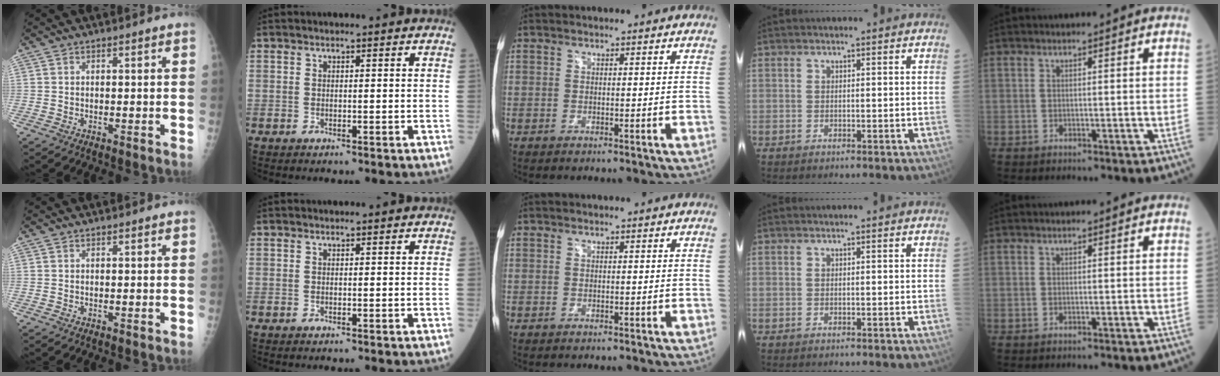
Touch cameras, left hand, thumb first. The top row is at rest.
{}